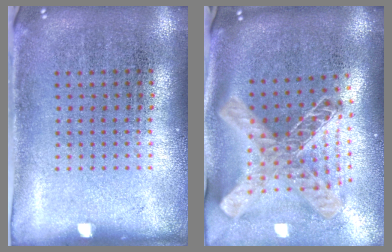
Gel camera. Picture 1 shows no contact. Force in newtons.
{"total": 2.5, "press": 1.8, "slide": 1.8}